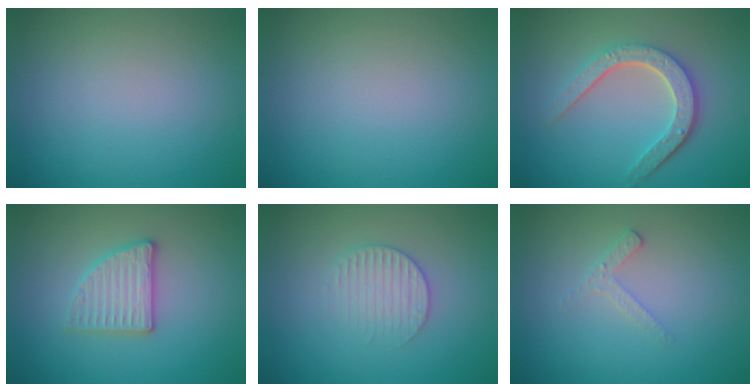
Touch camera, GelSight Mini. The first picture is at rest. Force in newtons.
{"total": 0.0}
{"total": 4.7, "press": 3.5, "slide": 3.1}
{"total": 2.8, "press": 2.7, "slide": 0.5}
{"total": 2.5, "press": 2.5, "slide": 0.4}
{"total": 1.6, "press": 1.5, "slide": 0.4}